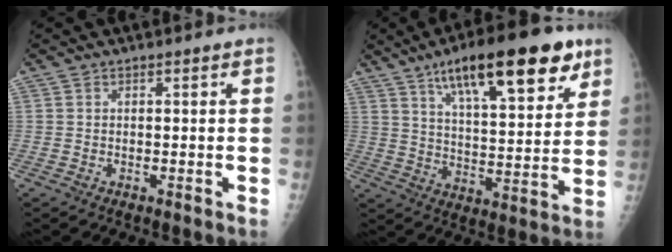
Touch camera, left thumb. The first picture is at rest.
{"total": 21.8, "force": [12.4, 7.0, 16.5], "torque": [-0.224, -0.034, 0.196]}